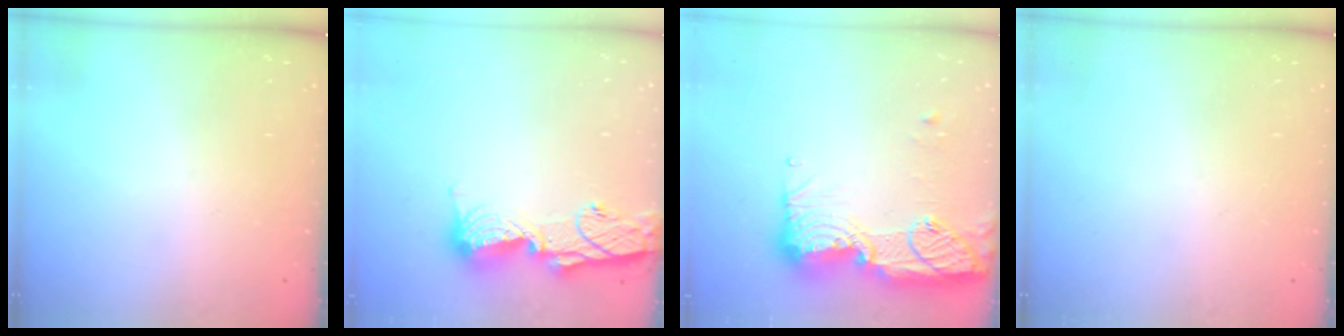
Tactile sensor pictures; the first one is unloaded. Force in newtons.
{"total": 12.9, "press": 12.9, "slide": 1.2}
{"total": 21.5, "press": 20.4, "slide": 6.7}
{"total": 0.0}